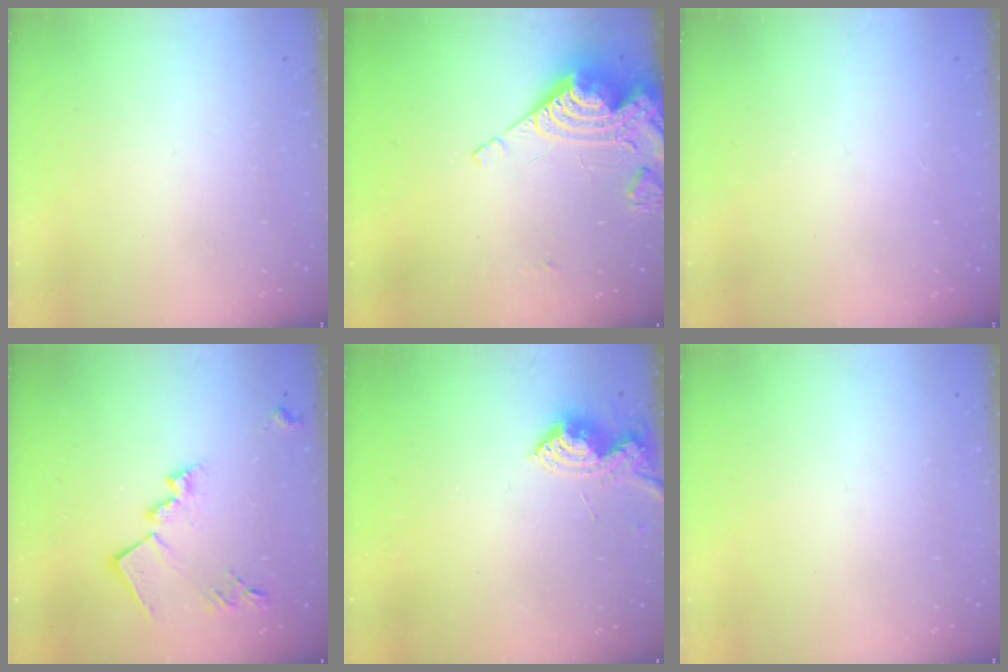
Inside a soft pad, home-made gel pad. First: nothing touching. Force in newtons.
{"total": 14.1, "press": 14.0, "slide": 1.5}
{"total": 0.9, "press": 0.9, "slide": 0.1}
{"total": 16.0, "press": 16.0, "slide": 0.9}
{"total": 8.6, "press": 8.5, "slide": 0.2}
{"total": 0.0}